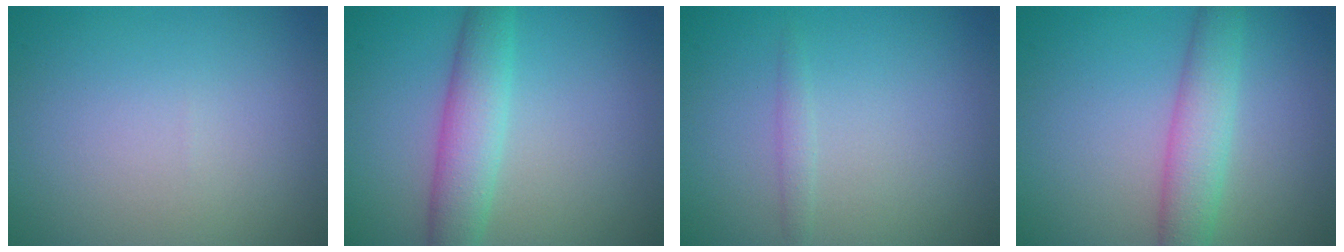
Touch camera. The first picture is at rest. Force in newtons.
{"total": 4.3, "press": 4.3, "slide": 0.1}
{"total": 0.8, "press": 0.8, "slide": 0.0}
{"total": 3.9, "press": 3.9, "slide": 0.1}